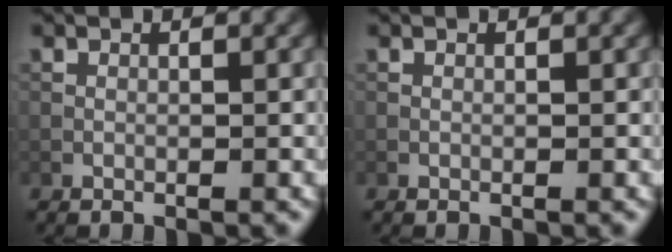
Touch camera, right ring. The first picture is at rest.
{"total": 0.0}